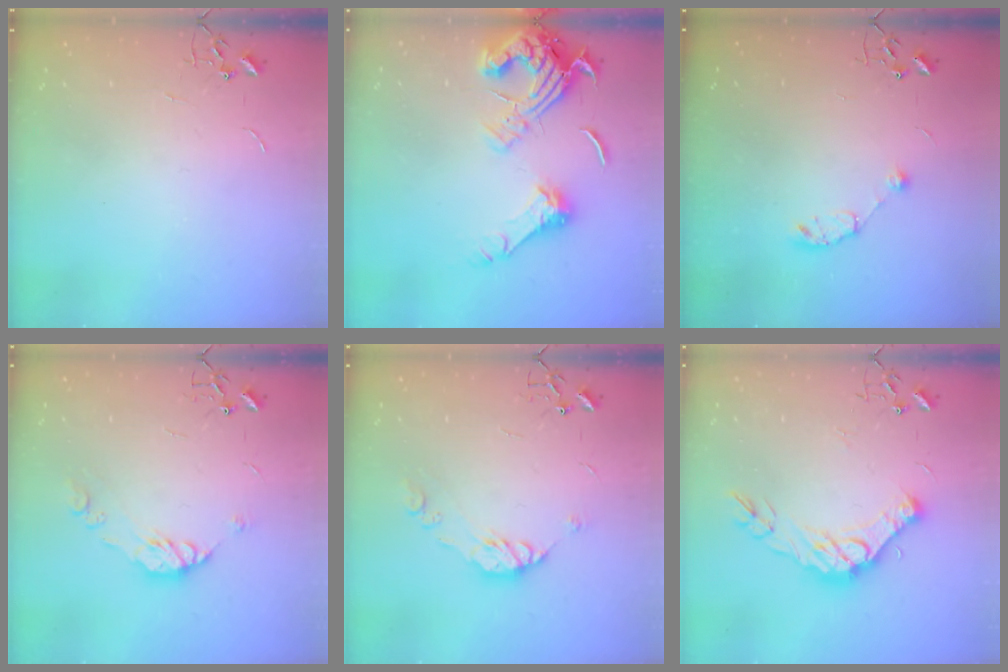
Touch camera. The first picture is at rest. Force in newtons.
{"total": 17.0, "press": 16.9, "slide": 1.9}
{"total": 8.1, "press": 8.0, "slide": 1.0}
{"total": 8.9, "press": 8.9, "slide": 0.6}
{"total": 8.9, "press": 8.9, "slide": 0.6}
{"total": 15.0, "press": 14.9, "slide": 1.7}